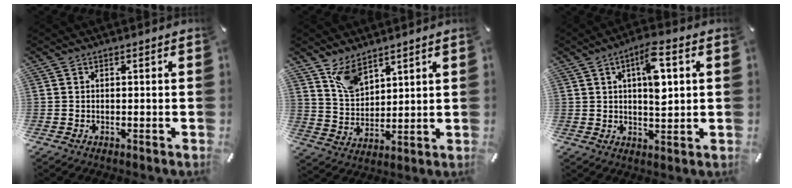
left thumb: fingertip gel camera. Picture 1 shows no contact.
{"total": 8.1, "force": [5.9, 4.4, 3.3], "torque": [-0.075, -0.022, 0.112]}
{"total": 8.4, "force": [3.0, 2.9, 7.2], "torque": [-0.115, -0.007, 0.044]}